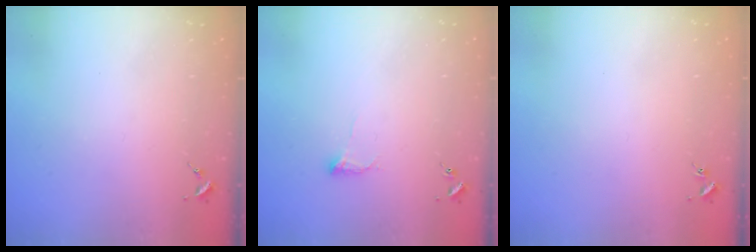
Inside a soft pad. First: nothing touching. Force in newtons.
{"total": 6.2, "press": 6.2, "slide": 0.9}
{"total": 0.9, "press": 0.8, "slide": 0.2}